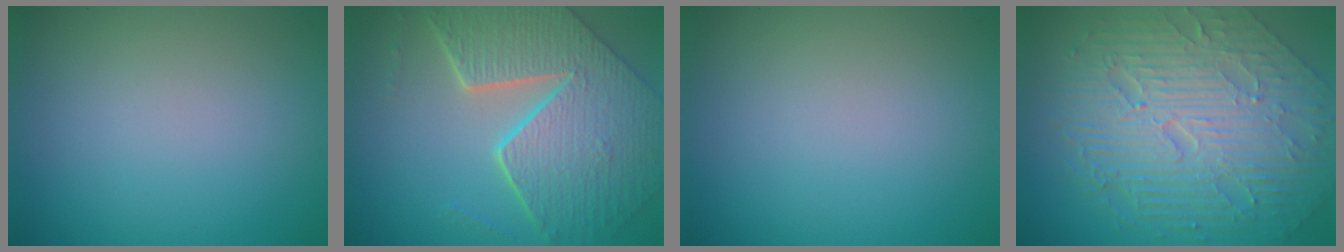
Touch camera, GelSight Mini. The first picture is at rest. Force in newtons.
{"total": 9.1, "press": 6.5, "slide": 6.3}
{"total": 0.0}
{"total": 10.6, "press": 7.0, "slide": 7.9}